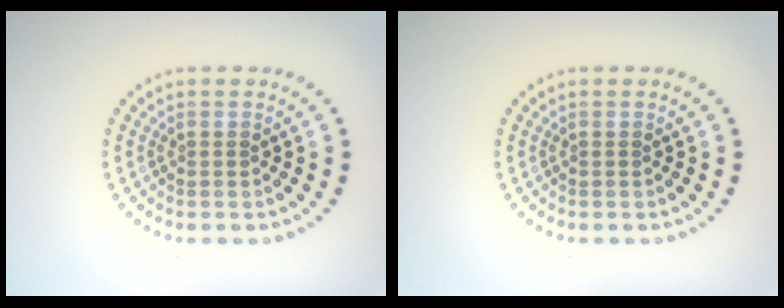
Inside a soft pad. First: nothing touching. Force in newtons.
{"total": 0.0}